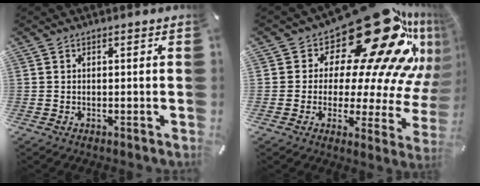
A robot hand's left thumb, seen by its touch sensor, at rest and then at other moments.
{"total": 31.2, "force": [15.7, 15.0, 22.4], "torque": [-0.294, -0.136, 0.284]}